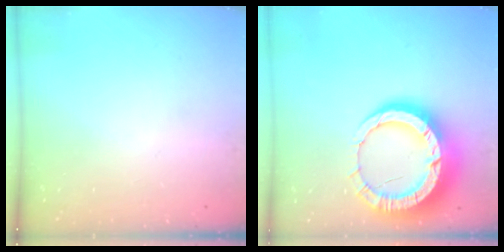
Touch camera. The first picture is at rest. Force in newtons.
{"total": 18.8, "press": 18.7, "slide": 1.8}